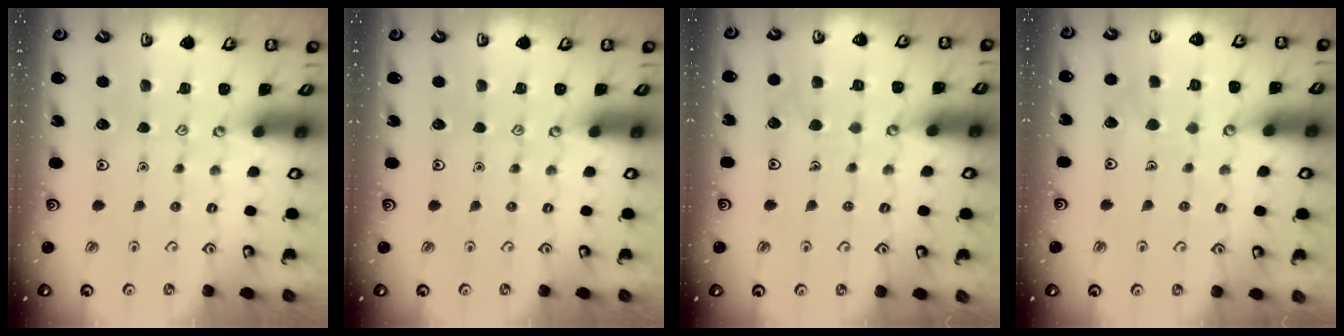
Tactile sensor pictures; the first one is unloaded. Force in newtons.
{"total": 0.0}
{"total": 5.0, "press": 5.0, "slide": 0.5}
{"total": 6.1, "press": 6.1, "slide": 0.2}